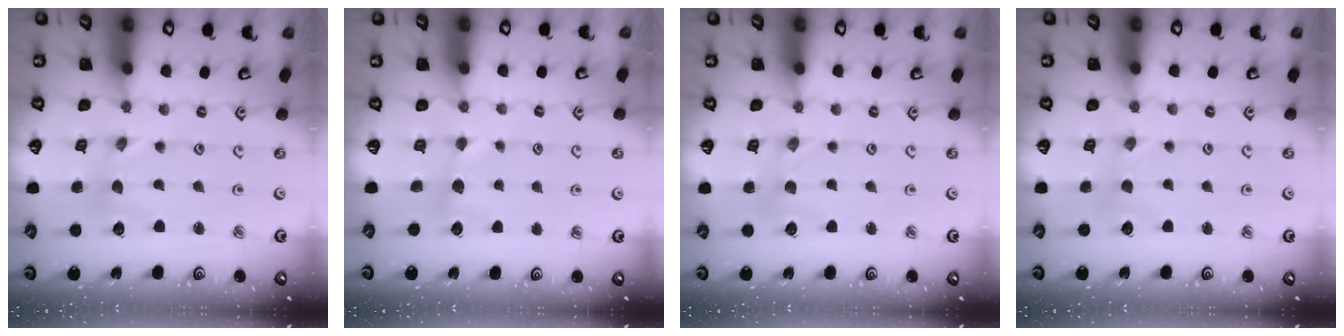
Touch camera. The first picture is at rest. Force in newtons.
{"total": 2.9, "press": 2.9, "slide": 0.4}
{"total": 1.5, "press": 1.5, "slide": 0.3}
{"total": 0.5, "press": 0.5, "slide": 0.1}